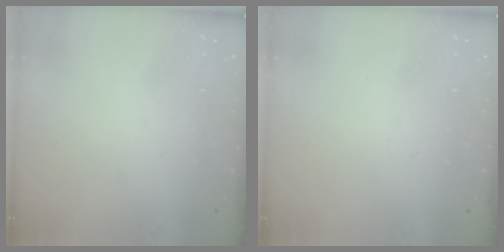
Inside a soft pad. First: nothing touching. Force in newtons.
{"total": 0.0}